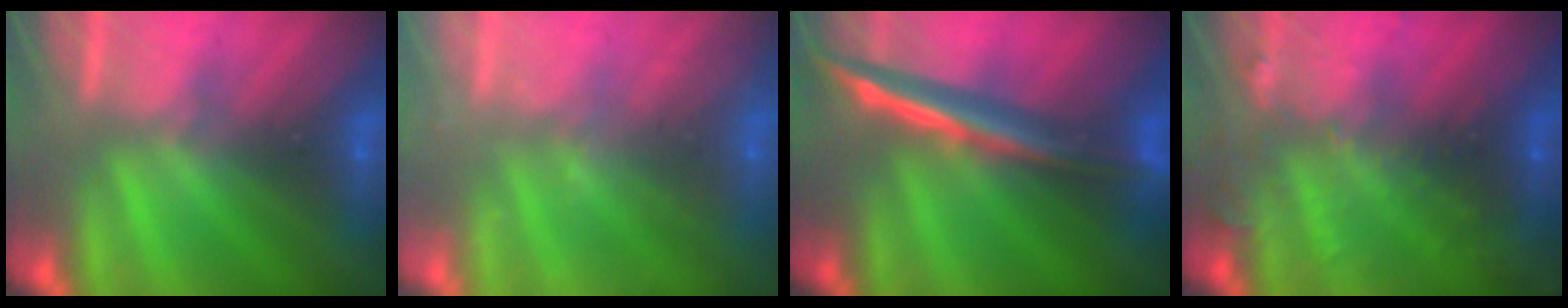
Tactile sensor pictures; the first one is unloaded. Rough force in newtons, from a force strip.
{"total": 2.4}
{"total": 2.8}
{"total": 2.9}